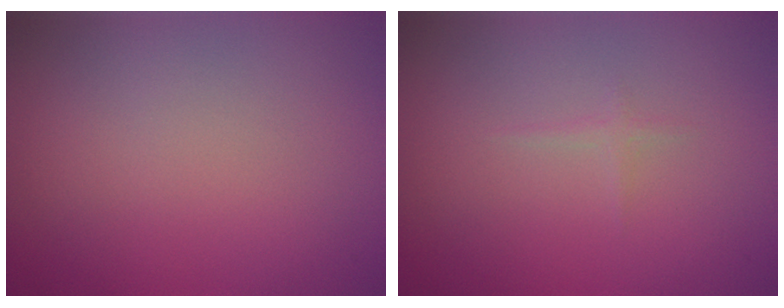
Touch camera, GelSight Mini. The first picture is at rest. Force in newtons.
{"total": 0.5, "press": 0.5, "slide": 0.0}